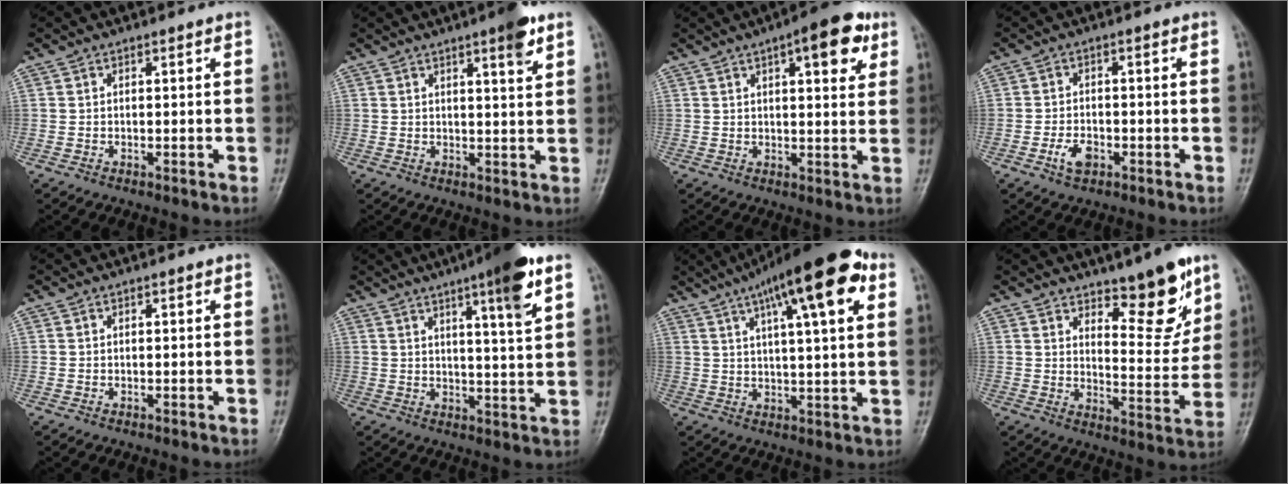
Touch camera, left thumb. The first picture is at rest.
{"total": 5.1, "force": [3.1, 0.7, 4.0], "torque": [-0.052, -0.017, 0.041]}
{"total": 10.0, "force": [4.7, 3.6, 8.0], "torque": [-0.082, -0.012, 0.058]}
{"total": 3.9, "force": [-1.8, 2.3, 2.5], "torque": [-0.045, 0.010, -0.034]}
{"total": 0.0}
{"total": 10.4, "force": [5.8, 1.0, 8.6], "torque": [-0.123, -0.026, 0.082]}
{"total": 19.0, "force": [9.2, 4.9, 15.9], "torque": [-0.228, -0.001, 0.135]}
{"total": 11.7, "force": [7.7, 4.0, 7.9], "torque": [-0.081, -0.062, 0.122]}